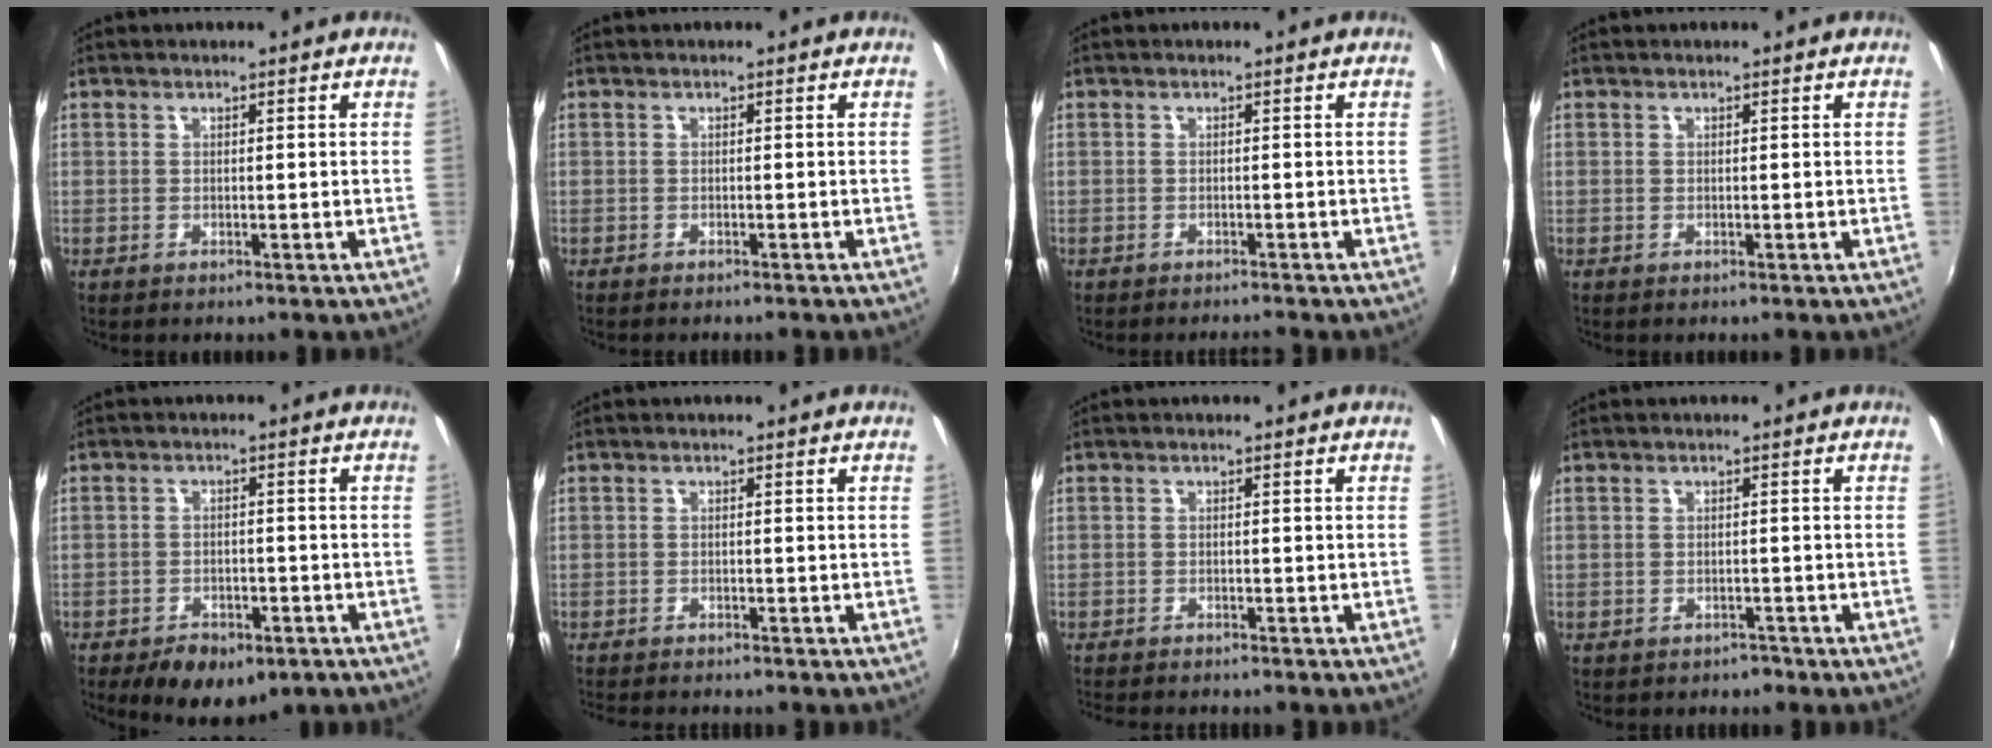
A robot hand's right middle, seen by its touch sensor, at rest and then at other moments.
{"total": 0.9, "force": [-0.8, 0.0, 0.3], "torque": [-0.006, -0.006, -0.015]}
{"total": 1.6, "force": [-1.6, 0.0, 0.3], "torque": [-0.013, -0.008, -0.027]}
{"total": 0.0}
{"total": 10.2, "force": [-6.8, 5.2, 5.7], "torque": [-0.123, -0.014, -0.091]}
{"total": 4.3, "force": [-4.0, 0.6, 1.6], "torque": [-0.039, -0.016, -0.067]}
{"total": 4.7, "force": [-4.3, 0.6, 1.6], "torque": [-0.041, -0.017, -0.071]}
{"total": 1.7, "force": [-1.3, 1.1, 0.0], "torque": [-0.004, 0.000, -0.017]}